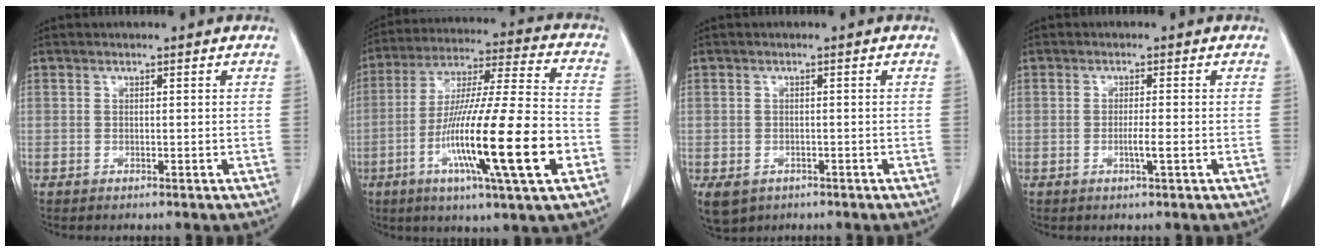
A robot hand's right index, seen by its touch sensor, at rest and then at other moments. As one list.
[{"total": 23.1, "force": [-7.3, 1.3, 21.9], "torque": [-0.383, -0.028, -0.127]}, {"total": 9.0, "force": [-4.3, 7.0, 3.5], "torque": [-0.095, -0.002, -0.055]}, {"total": 2.6, "force": [-0.7, 0.2, 2.5], "torque": [-0.048, -0.001, -0.012]}]